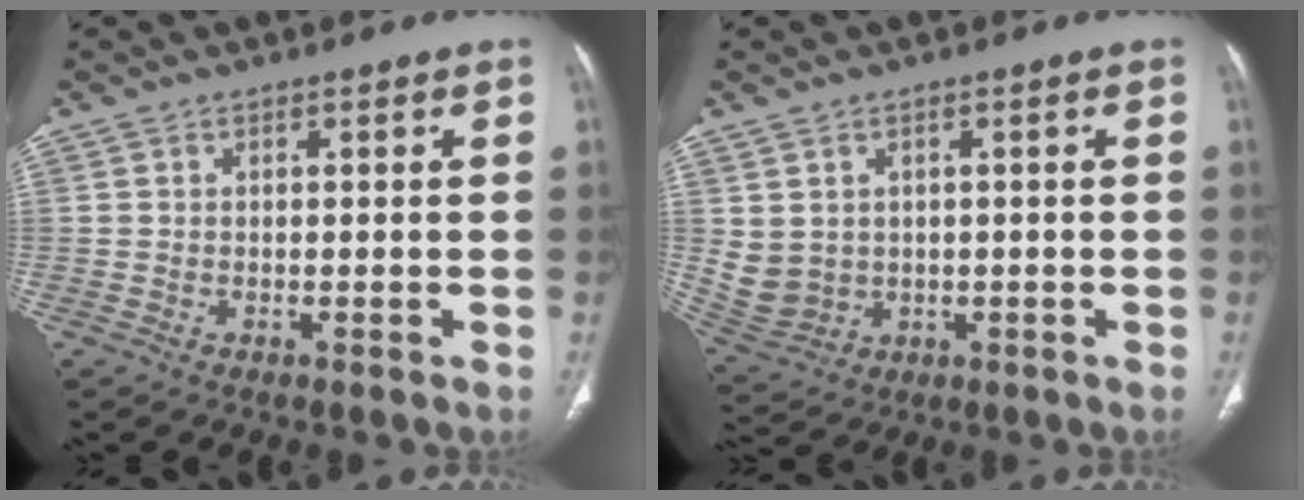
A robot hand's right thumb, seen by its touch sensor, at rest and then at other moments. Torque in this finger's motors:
{"motor_torque": [-0.34, 0.57, 0.46, 0.69, 0.15]}